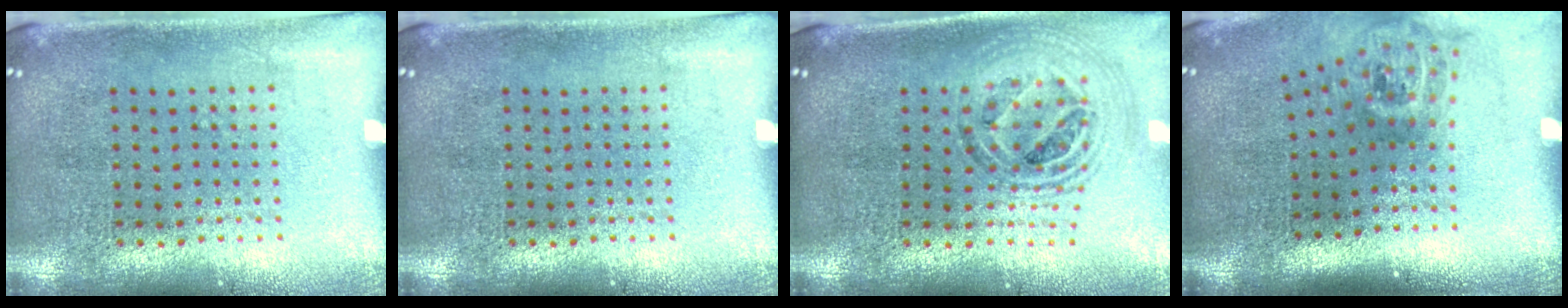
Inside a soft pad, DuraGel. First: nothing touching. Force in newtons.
{"total": 0.0}
{"total": 1.2, "press": 1.1, "slide": 0.4}
{"total": 1.9, "press": 1.4, "slide": 1.4}